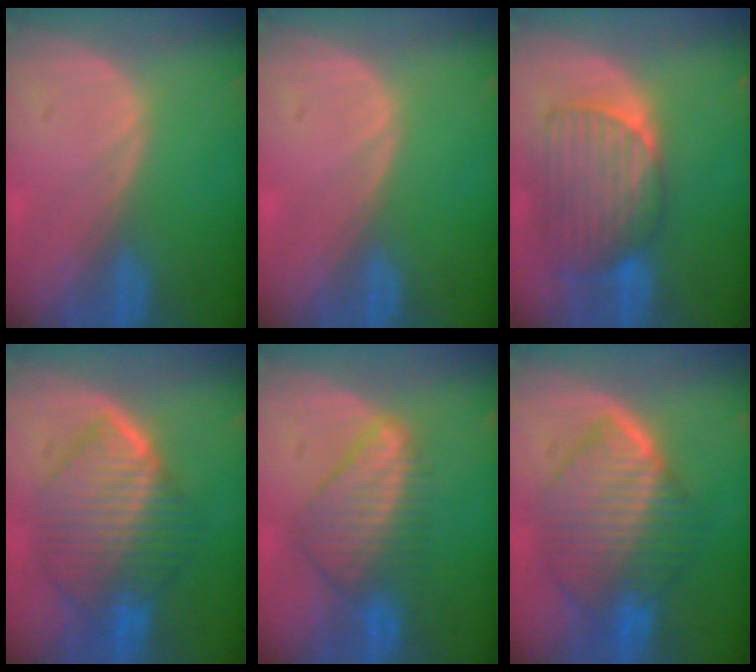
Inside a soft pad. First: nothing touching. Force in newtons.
{"total": 0.0}
{"total": 8.9, "press": 8.3, "slide": 3.1}
{"total": 10.6, "press": 10.5, "slide": 0.9}
{"total": 7.7, "press": 7.0, "slide": 3.2}
{"total": 10.6, "press": 10.5, "slide": 0.9}